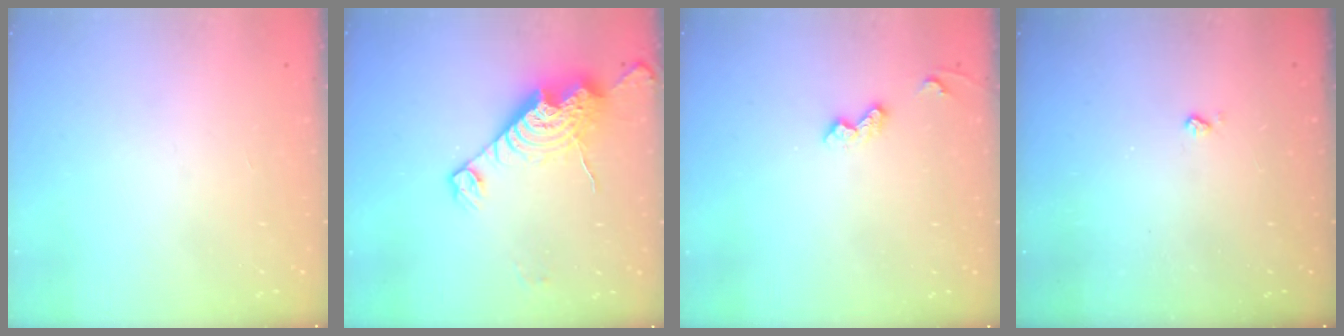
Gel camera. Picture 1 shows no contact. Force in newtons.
{"total": 14.9, "press": 14.9, "slide": 1.3}
{"total": 4.4, "press": 4.3, "slide": 0.7}
{"total": 2.5, "press": 2.5, "slide": 0.5}